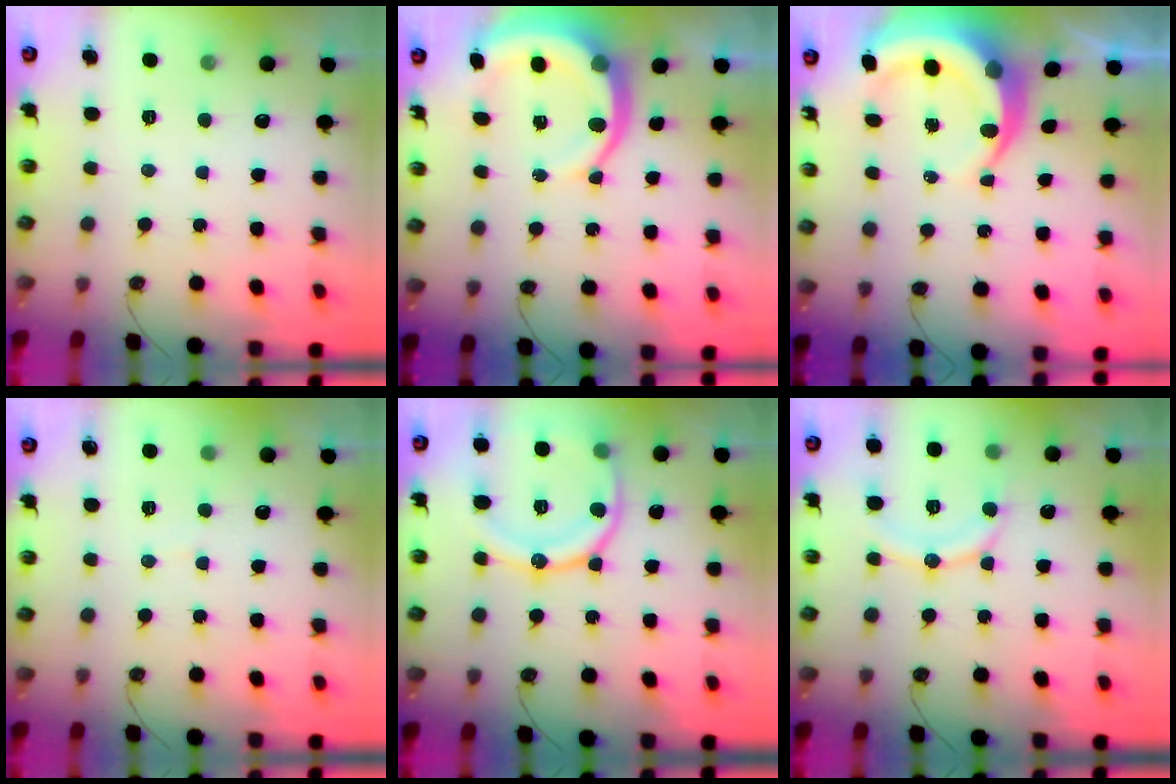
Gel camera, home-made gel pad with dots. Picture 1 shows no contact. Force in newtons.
{"total": 10.4, "press": 10.4, "slide": 1.3}
{"total": 9.2, "press": 9.1, "slide": 1.3}
{"total": 3.3, "press": 3.3, "slide": 0.3}
{"total": 17.4, "press": 17.3, "slide": 2.0}
{"total": 11.4, "press": 11.3, "slide": 1.2}